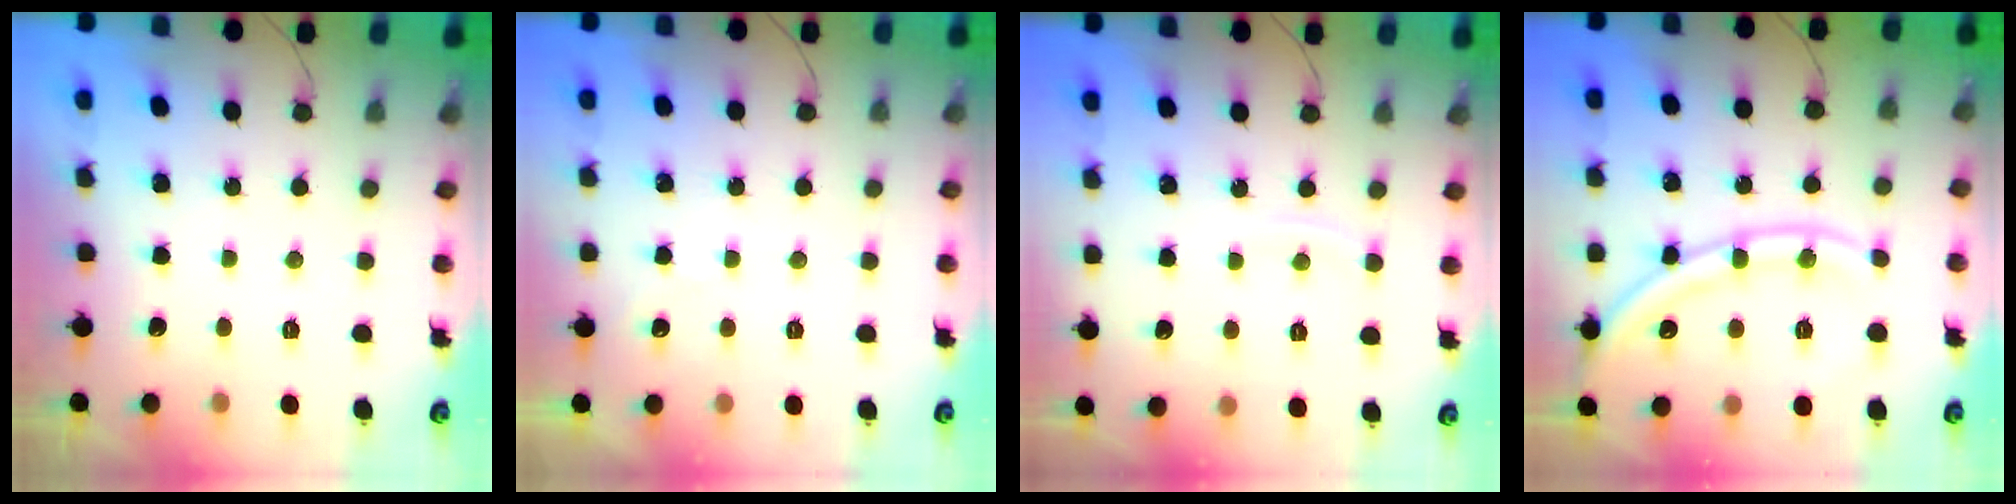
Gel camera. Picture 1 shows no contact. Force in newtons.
{"total": 2.8, "press": 2.8, "slide": 0.5}
{"total": 3.9, "press": 3.8, "slide": 0.6}
{"total": 15.1, "press": 14.9, "slide": 1.8}